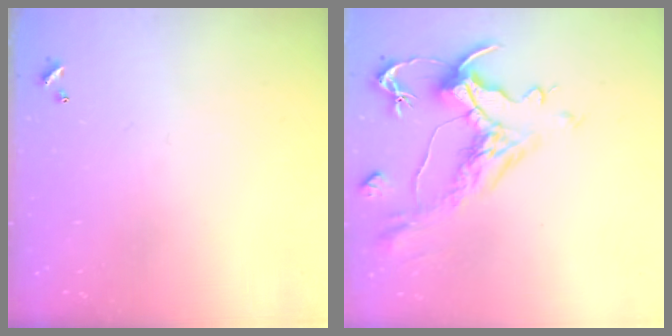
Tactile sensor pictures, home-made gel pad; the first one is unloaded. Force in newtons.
{"total": 2.0, "press": 1.5, "slide": 1.4}